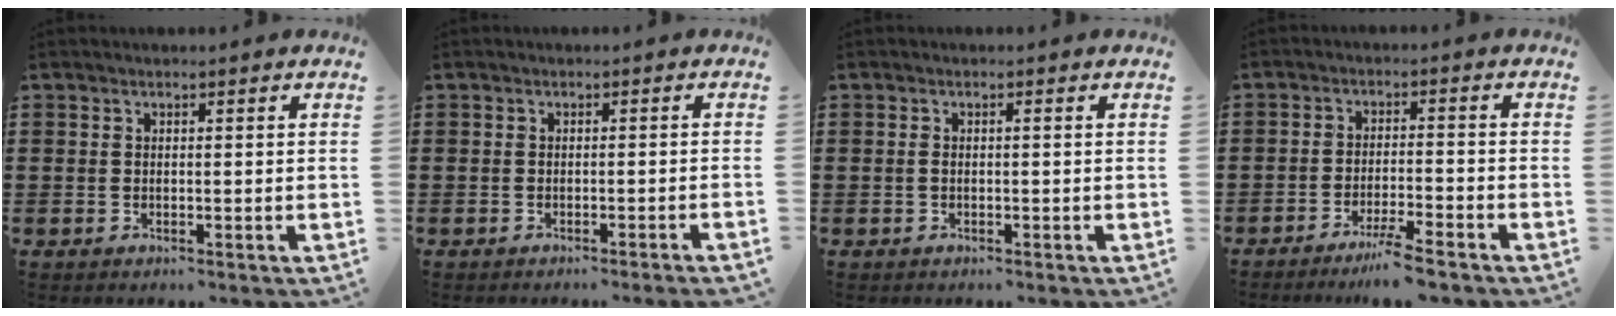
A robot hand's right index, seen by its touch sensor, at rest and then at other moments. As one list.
[{"total": 1.2, "force": [-0.9, -0.3, 0.7], "torque": [-0.011, -0.002, -0.018]}, {"total": 0.8, "force": [-0.2, 0.0, 0.8], "torque": [-0.015, -0.003, -0.004]}, {"total": 4.7, "force": [-4.1, -0.5, 2.4], "torque": [-0.046, -0.014, -0.076]}]